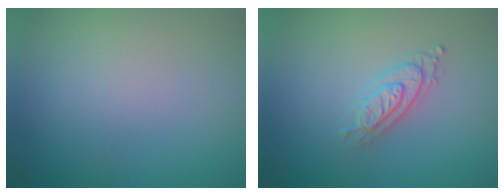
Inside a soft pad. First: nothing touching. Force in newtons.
{"total": 2.4, "press": 2.2, "slide": 0.9}